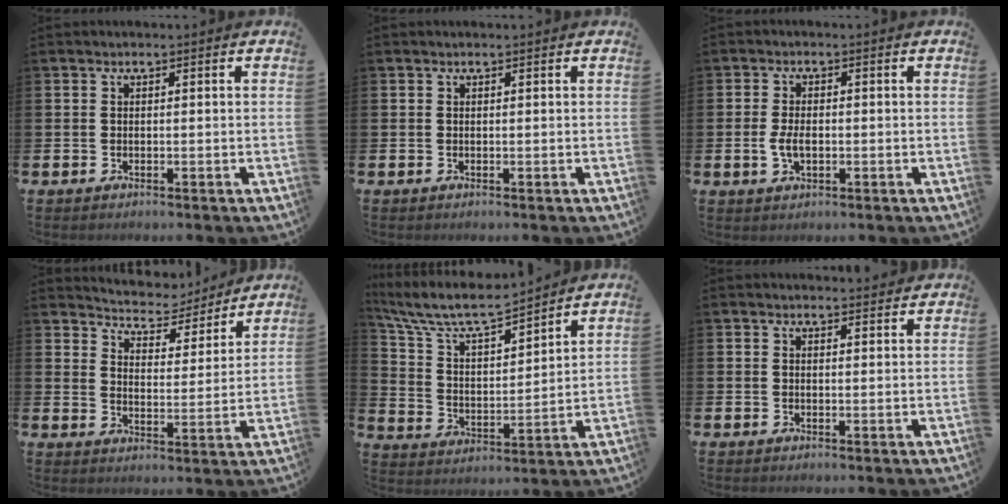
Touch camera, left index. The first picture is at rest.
{"total": 0.0}
{"total": 3.1, "force": [-0.4, 1.7, 2.5], "torque": [-0.043, 0.004, -0.009]}
{"total": 5.5, "force": [5.3, 1.6, 0.3], "torque": [-0.028, -0.047, 0.087]}
{"total": 8.3, "force": [7.6, 1.8, 2.8], "torque": [-0.093, -0.053, 0.131]}
{"total": 1.3, "force": [1.3, 0.2, 0.0], "torque": [0.010, -0.008, 0.022]}